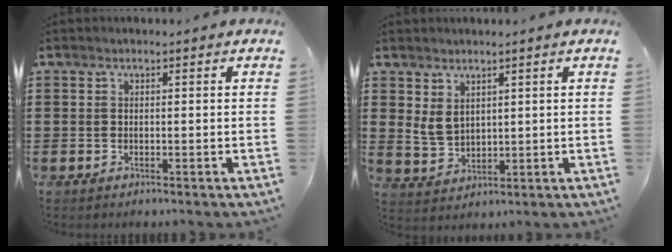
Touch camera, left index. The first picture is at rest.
{"total": 3.7, "force": [1.9, 2.4, 2.0], "torque": [-0.054, 0.004, 0.034]}